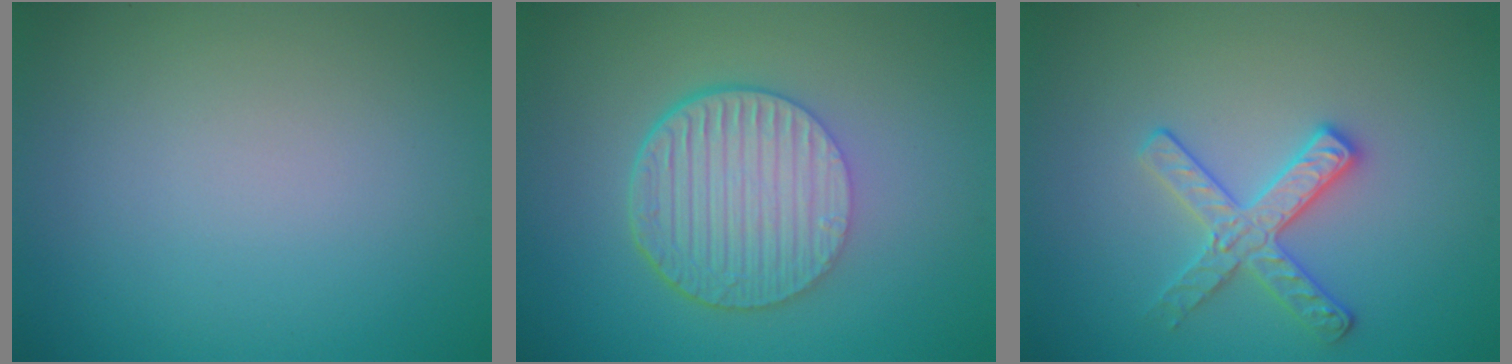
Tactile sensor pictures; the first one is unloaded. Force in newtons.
{"total": 6.4, "press": 4.4, "slide": 4.7}
{"total": 2.8, "press": 2.8, "slide": 0.3}